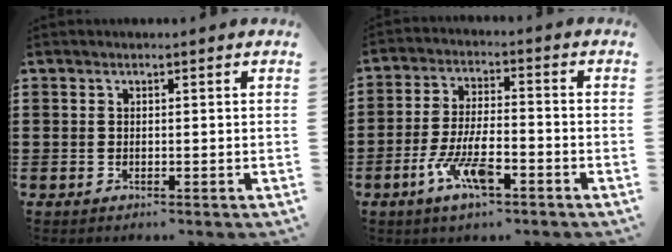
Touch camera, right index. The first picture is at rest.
{"total": 8.4, "force": [-4.2, 2.8, 6.7], "torque": [-0.152, -0.006, -0.080]}